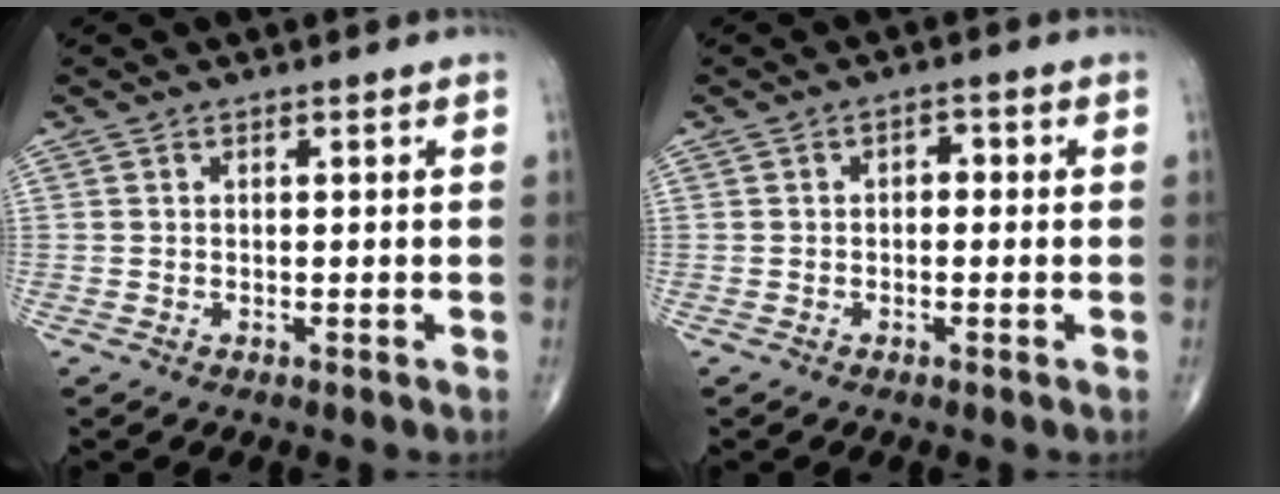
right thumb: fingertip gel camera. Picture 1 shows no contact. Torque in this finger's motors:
{"motor_torque": [0.19, -0.36, 0.14, 0.20, 0.03]}